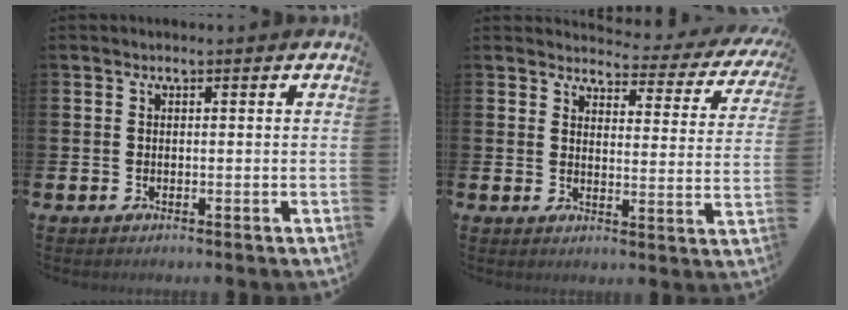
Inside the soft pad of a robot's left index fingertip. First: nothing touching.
{"total": 2.6, "force": [2.4, 0.9, 0.6], "torque": [-0.025, -0.029, 0.033]}